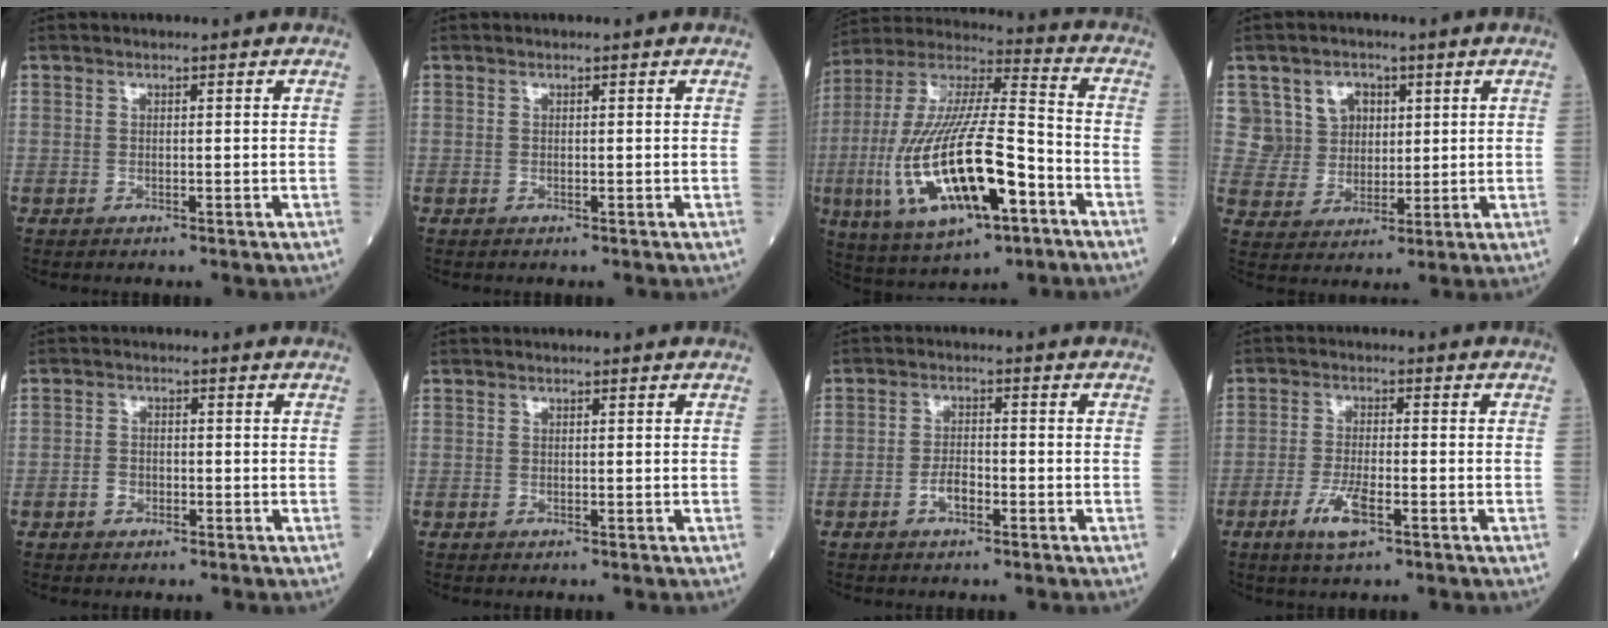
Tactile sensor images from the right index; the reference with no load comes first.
{"total": 0.0}
{"total": 22.4, "force": [-7.4, 5.7, 20.4], "torque": [-0.442, -0.021, -0.122]}
{"total": 7.5, "force": [3.2, 6.7, 1.4], "torque": [-0.020, 0.020, 0.063]}
{"total": 1.9, "force": [-0.9, 1.4, 0.9], "torque": [-0.017, 0.005, -0.014]}
{"total": 0.0}
{"total": 2.9, "force": [-1.4, 1.2, 2.2], "torque": [-0.039, 0.004, -0.028]}
{"total": 5.1, "force": [-2.5, 1.0, 4.3], "torque": [-0.090, -0.005, -0.046]}